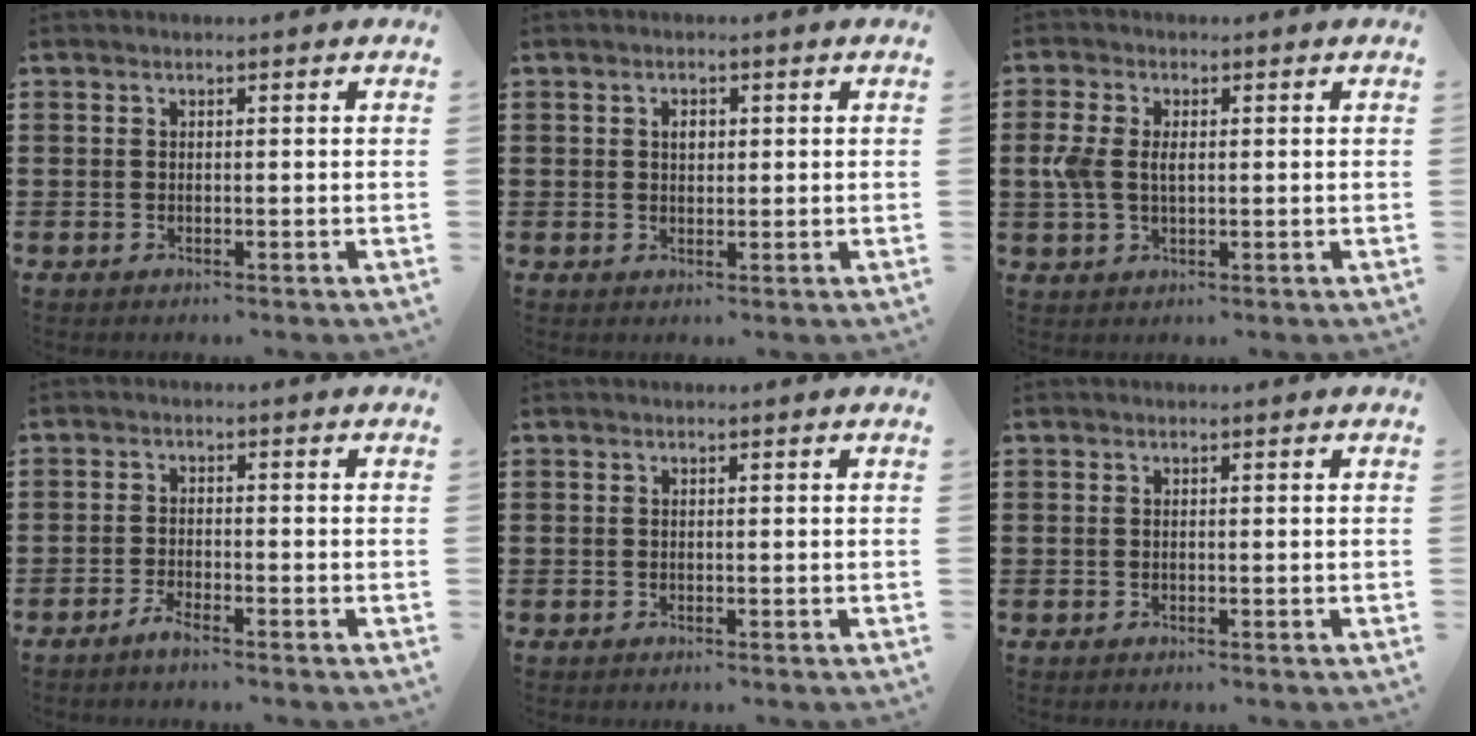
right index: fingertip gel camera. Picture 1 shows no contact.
{"total": 1.9, "force": [0.4, 1.2, 1.4], "torque": [-0.030, 0.009, 0.006]}
{"total": 4.1, "force": [0.2, 2.5, 3.3], "torque": [-0.090, 0.002, -0.005]}
{"total": 1.8, "force": [-1.7, -0.1, 0.8], "torque": [-0.016, -0.002, -0.029]}
{"total": 0.0}
{"total": 0.0}